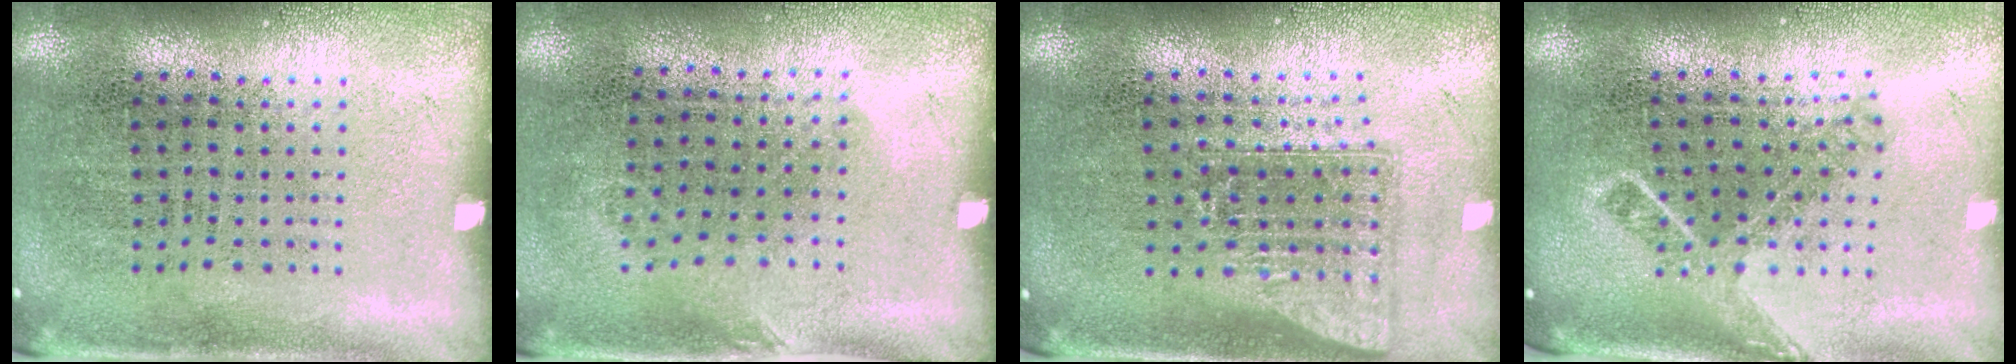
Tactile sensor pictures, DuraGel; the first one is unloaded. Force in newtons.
{"total": 0.9, "press": 0.6, "slide": 0.6}
{"total": 1.7, "press": 1.3, "slide": 1.0}
{"total": 1.7, "press": 1.2, "slide": 1.2}